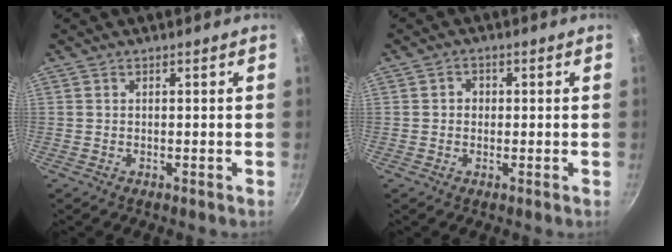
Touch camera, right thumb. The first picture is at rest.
{"total": 2.2, "force": [0.1, 2.0, 1.0], "torque": [-0.005, 0.004, -0.002]}